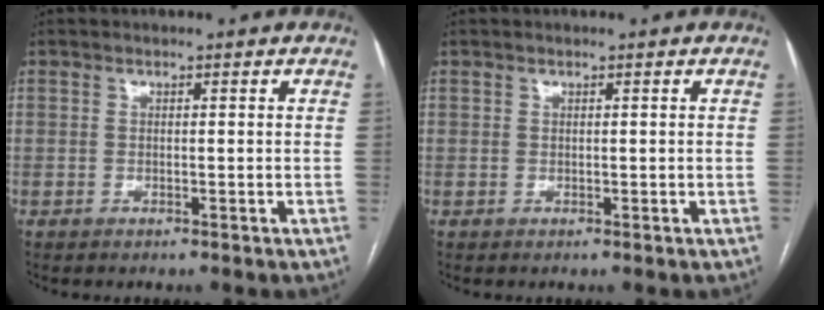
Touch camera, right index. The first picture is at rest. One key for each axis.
{"total": 0.0}